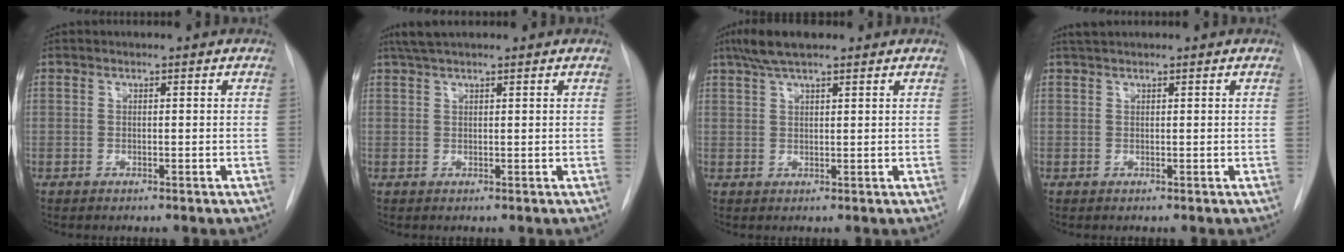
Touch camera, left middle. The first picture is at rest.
{"total": 4.1, "force": [3.4, 0.5, 2.3], "torque": [-0.041, 0.028, 0.061]}
{"total": 5.9, "force": [4.5, 1.1, 3.8], "torque": [-0.077, 0.022, 0.080]}
{"total": 1.6, "force": [1.4, 0.1, 0.7], "torque": [-0.015, 0.017, 0.028]}